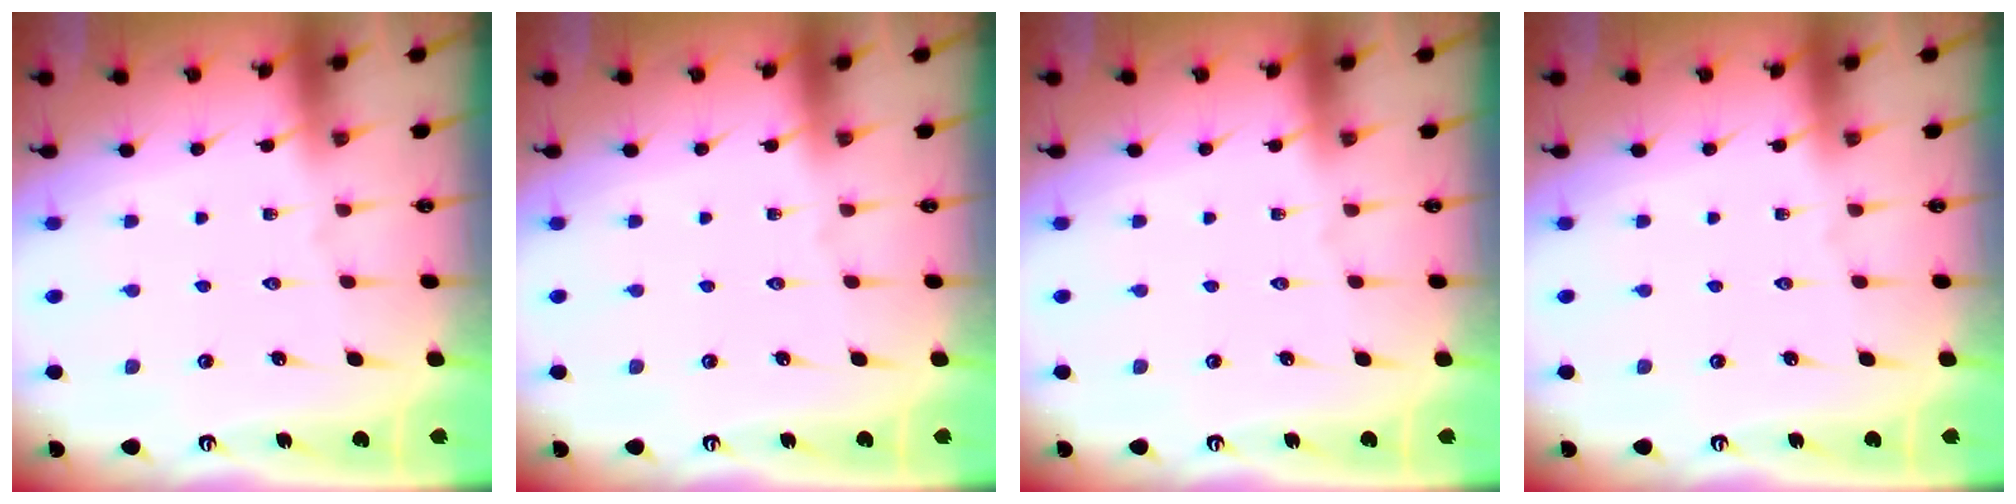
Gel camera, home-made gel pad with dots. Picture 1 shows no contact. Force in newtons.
{"total": 0.0}
{"total": 0.0}
{"total": 0.0}